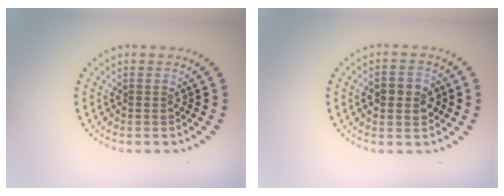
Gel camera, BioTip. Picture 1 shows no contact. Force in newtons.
{"total": 3.6, "press": 3.5, "slide": 0.2}